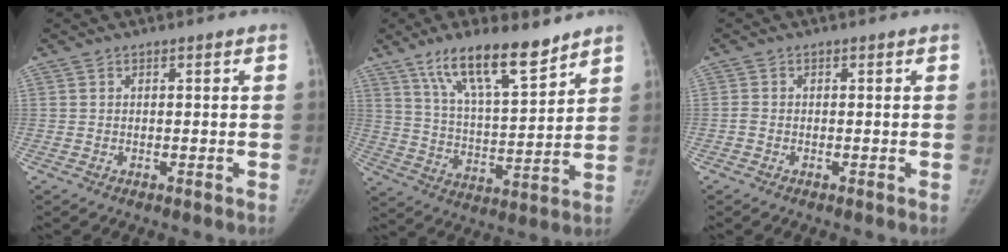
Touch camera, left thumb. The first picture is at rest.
{"total": 15.6, "force": [10.8, 4.4, 10.3], "torque": [-0.155, -0.060, 0.198]}
{"total": 1.0, "force": [-0.5, 0.7, 0.5], "torque": [-0.014, 0.000, -0.011]}